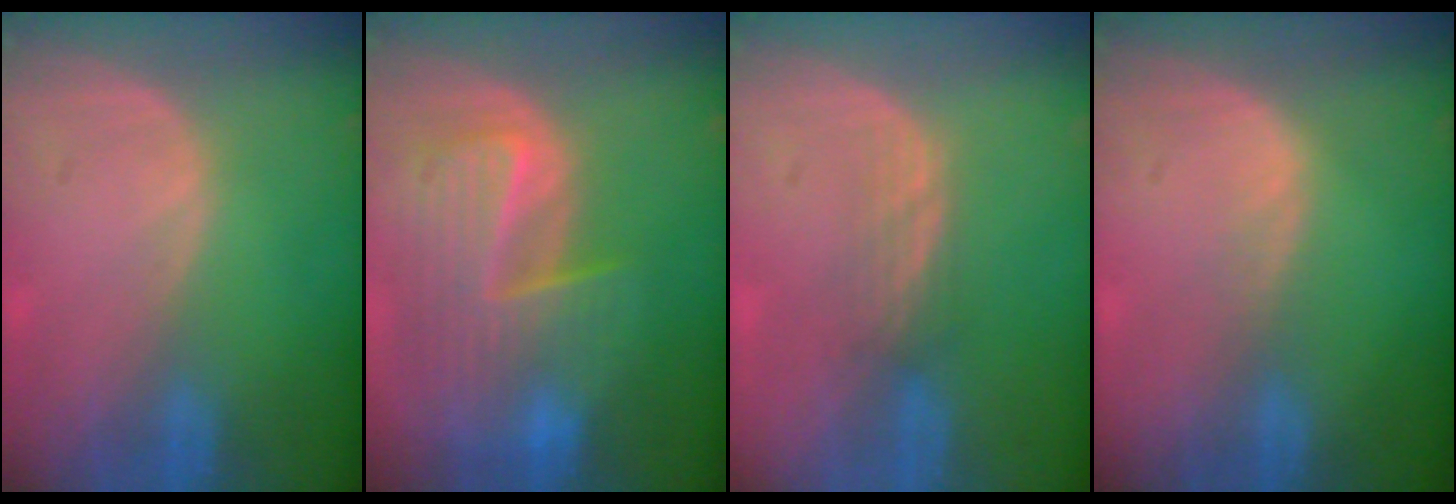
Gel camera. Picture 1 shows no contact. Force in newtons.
{"total": 10.1, "press": 8.8, "slide": 5.0}
{"total": 2.3, "press": 2.2, "slide": 0.6}
{"total": 0.9, "press": 0.9, "slide": 0.1}